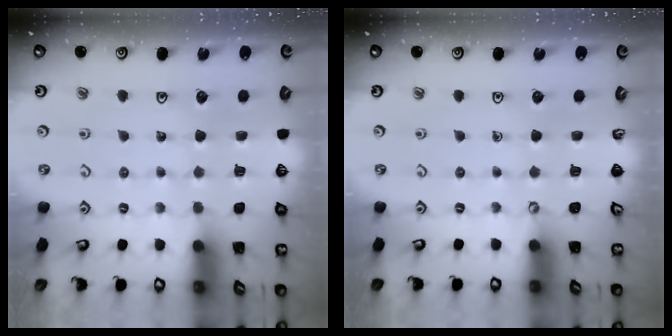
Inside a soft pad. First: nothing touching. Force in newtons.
{"total": 0.0}